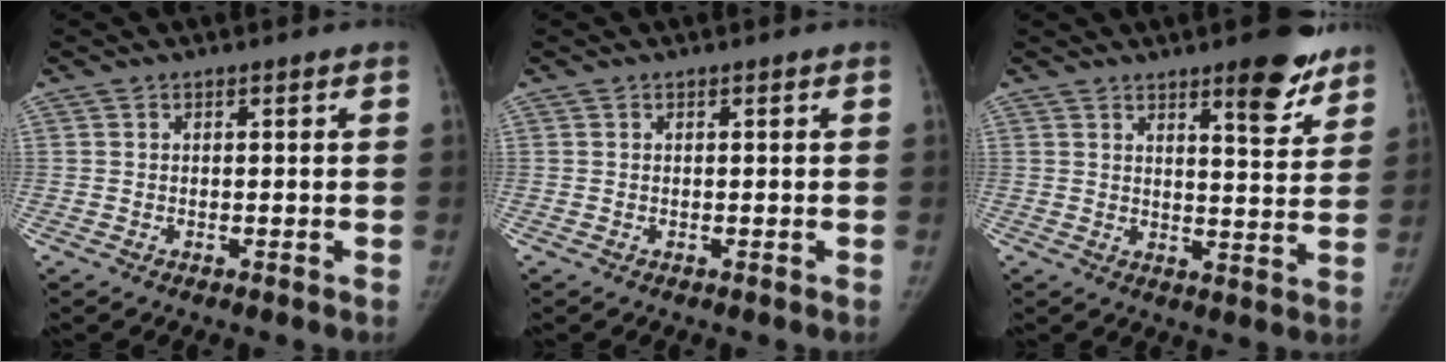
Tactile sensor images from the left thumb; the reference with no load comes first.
{"total": 0.0}
{"total": 9.9, "force": [6.7, 2.8, 6.7], "torque": [-0.060, -0.043, 0.091]}